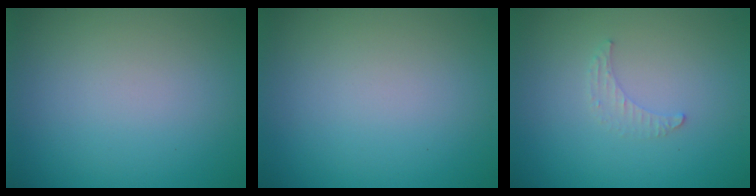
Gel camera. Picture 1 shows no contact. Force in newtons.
{"total": 0.0}
{"total": 1.1, "press": 1.1, "slide": 0.3}